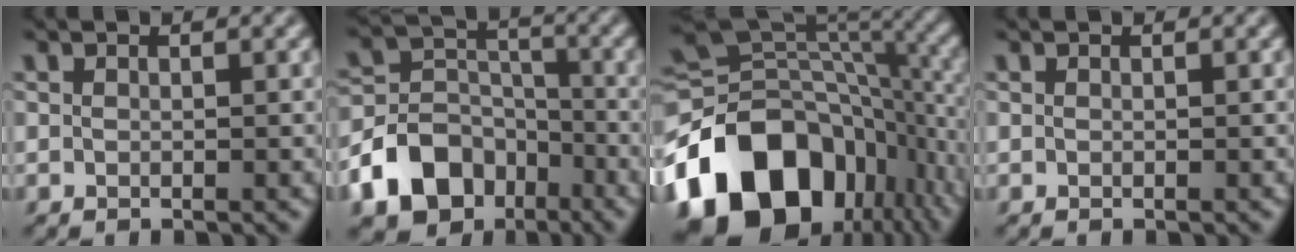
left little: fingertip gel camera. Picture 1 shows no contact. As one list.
[{"total": 11.5, "force": [-6.6, 8.5, 4.0], "torque": [-0.080, -0.010, -0.137]}, {"total": 17.6, "force": [-8.2, 11.9, 10.1], "torque": [-0.204, -0.011, -0.143]}, {"total": 0.0}]